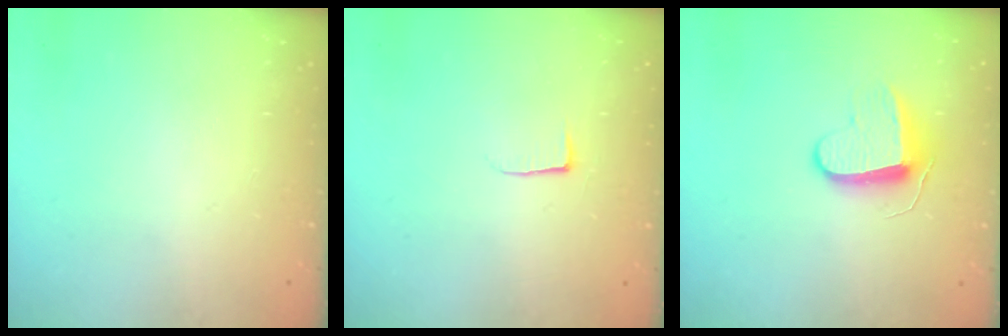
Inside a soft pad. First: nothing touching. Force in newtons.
{"total": 3.9, "press": 3.9, "slide": 0.5}
{"total": 8.9, "press": 8.9, "slide": 0.1}